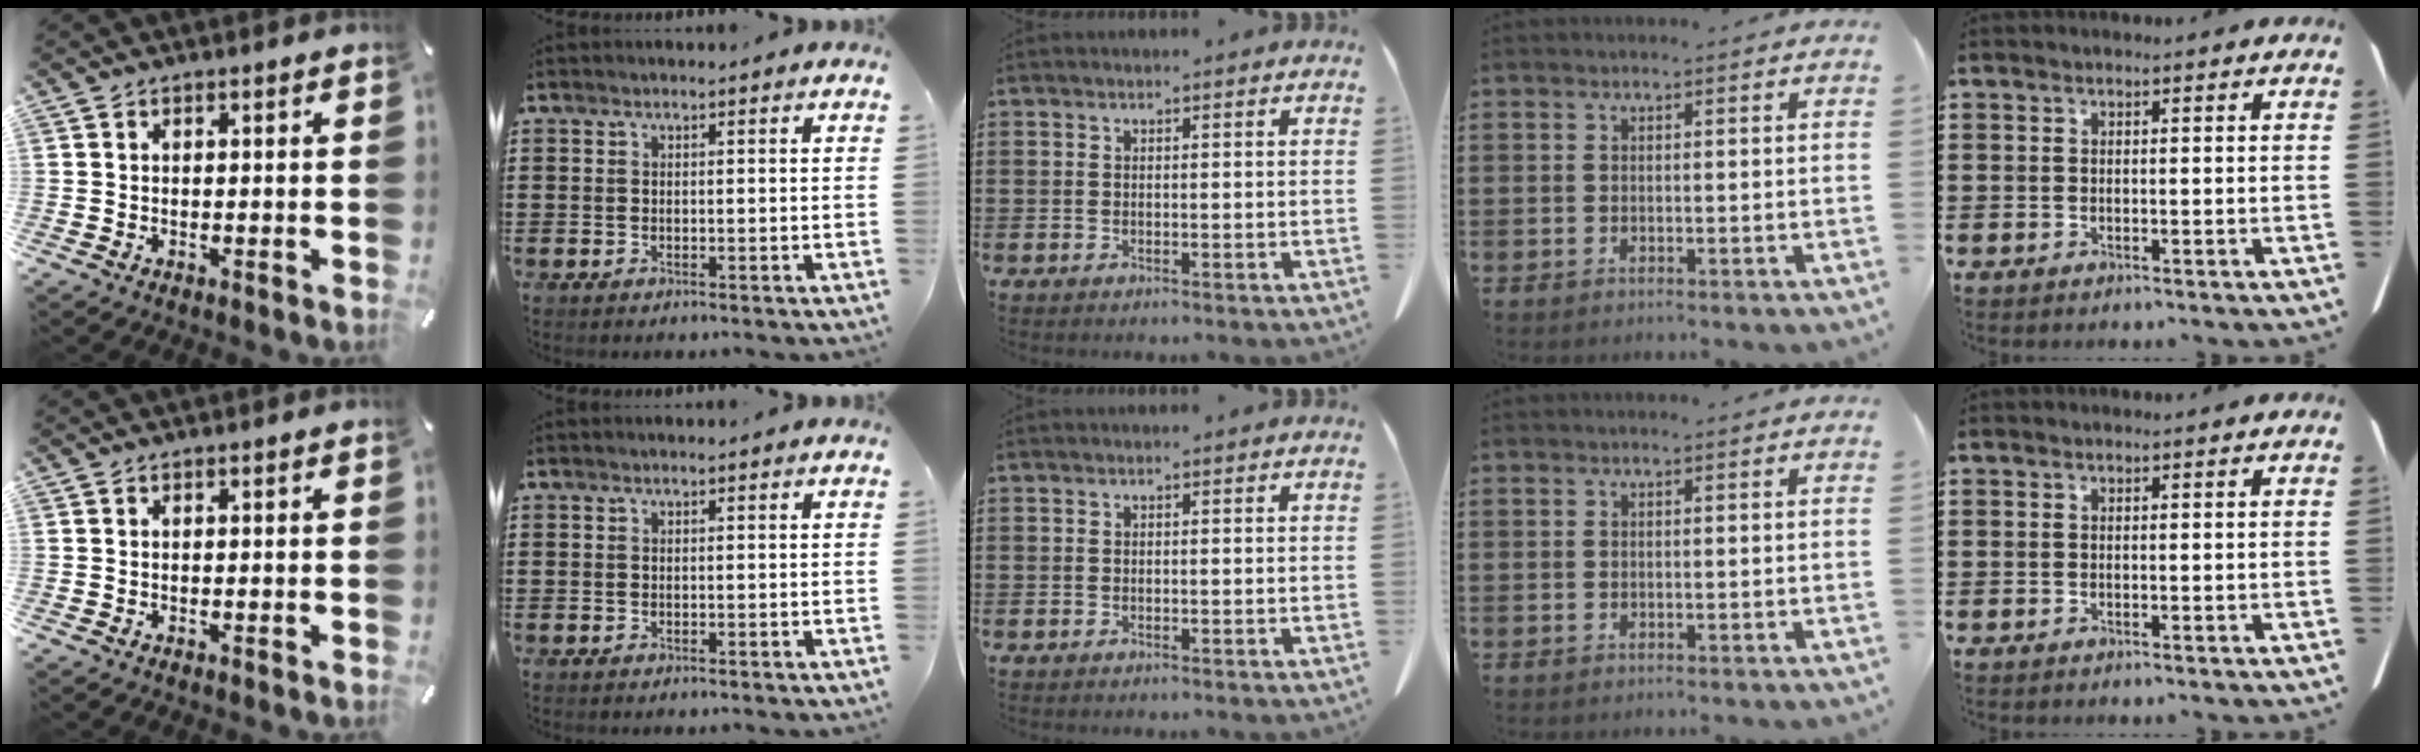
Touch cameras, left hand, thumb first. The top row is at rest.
{}